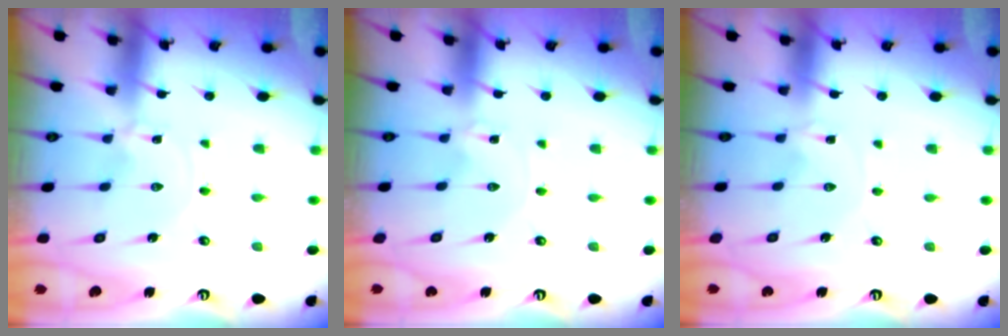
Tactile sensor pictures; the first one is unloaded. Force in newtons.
{"total": 0.0}
{"total": 0.0}